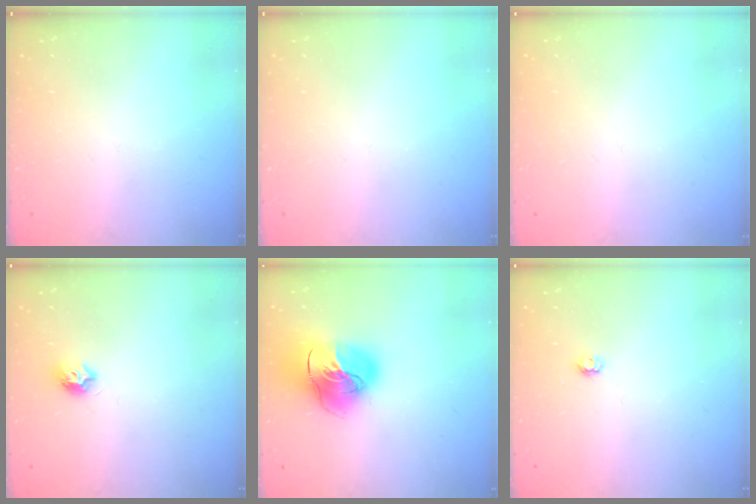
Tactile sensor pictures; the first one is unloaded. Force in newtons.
{"total": 0.0}
{"total": 0.8, "press": 0.8, "slide": 0.0}
{"total": 7.1, "press": 7.1, "slide": 0.8}
{"total": 20.8, "press": 20.6, "slide": 2.7}
{"total": 2.9, "press": 2.9, "slide": 0.4}